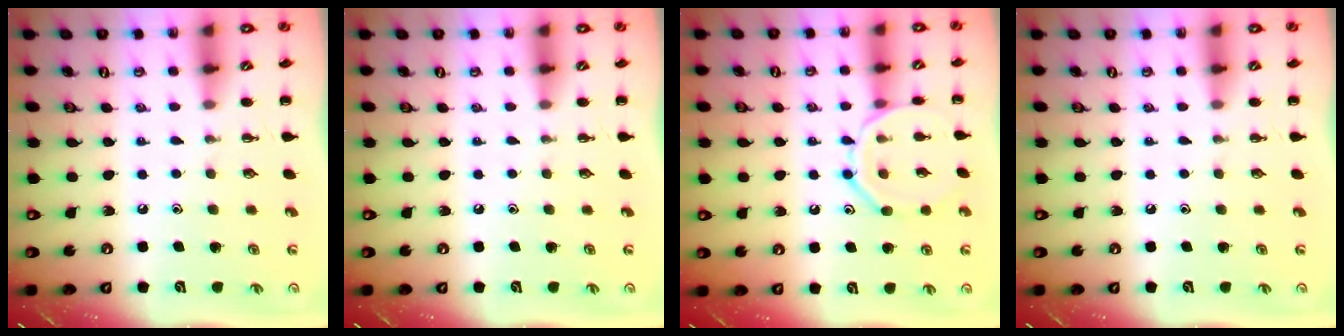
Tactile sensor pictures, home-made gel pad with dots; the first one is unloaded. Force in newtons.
{"total": 0.0}
{"total": 10.9, "press": 10.9, "slide": 0.1}
{"total": 0.0}